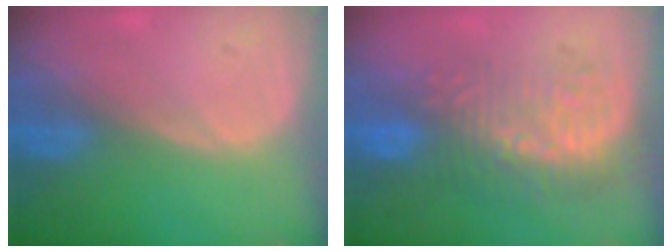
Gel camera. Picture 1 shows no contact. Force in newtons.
{"total": 8.9, "press": 8.7, "slide": 1.9}